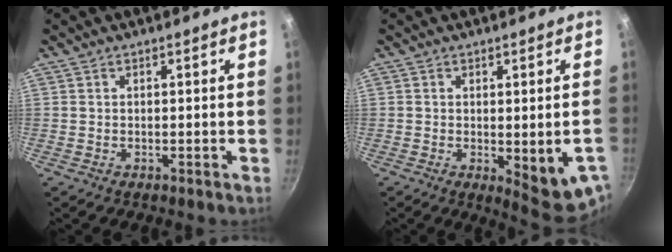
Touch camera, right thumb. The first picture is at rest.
{"total": 10.2, "force": [-2.2, 3.3, 9.4], "torque": [-0.097, -0.009, -0.019]}